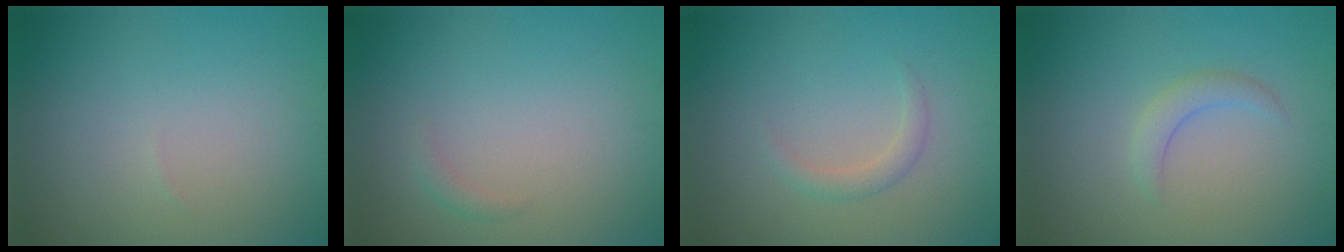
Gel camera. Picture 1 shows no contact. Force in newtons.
{"total": 0.8, "press": 0.8, "slide": 0.0}
{"total": 1.4, "press": 1.4, "slide": 0.1}
{"total": 1.7, "press": 1.7, "slide": 0.2}